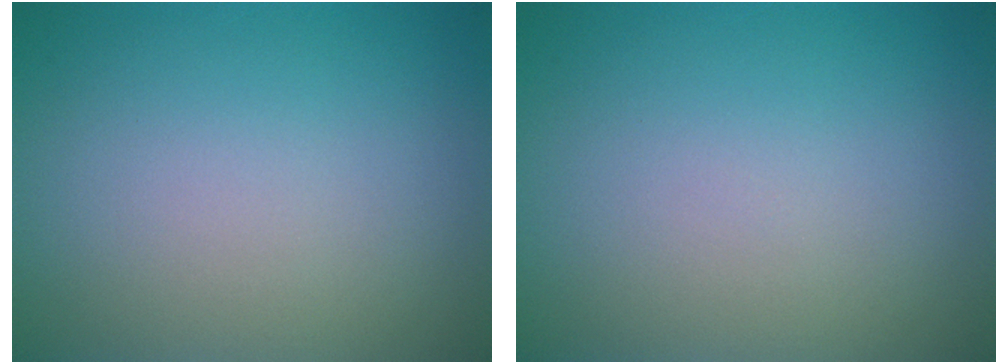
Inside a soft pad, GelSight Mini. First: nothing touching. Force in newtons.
{"total": 0.0}